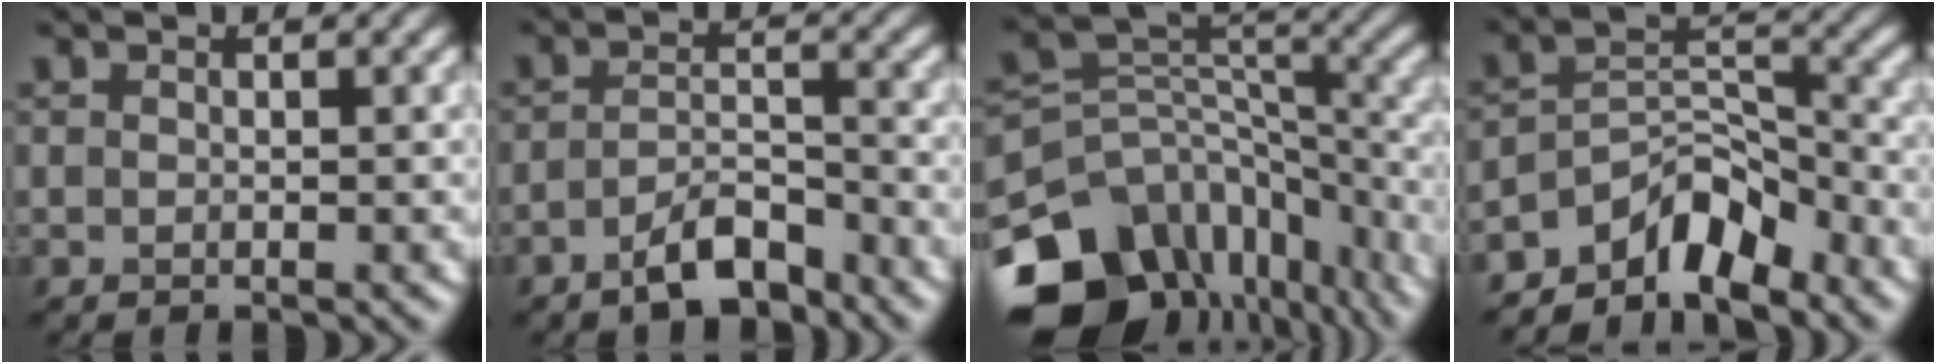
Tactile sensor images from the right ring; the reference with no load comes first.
{"total": 4.3, "force": [-3.0, 1.5, 2.7], "torque": [-0.045, 0.004, -0.058]}
{"total": 15.7, "force": [-9.6, 10.5, 6.6], "torque": [-0.166, -0.003, -0.121]}
{"total": 5.8, "force": [-4.7, 2.3, 2.5], "torque": [-0.025, 0.007, -0.092]}